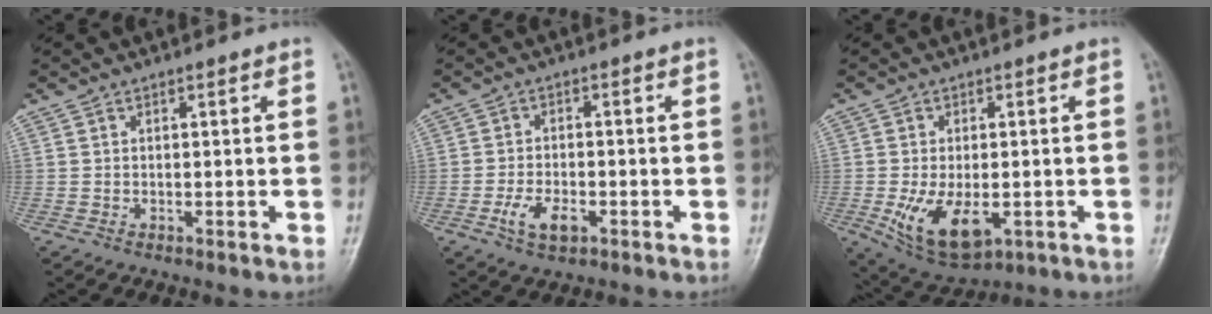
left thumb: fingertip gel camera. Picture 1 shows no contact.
{"total": 5.2, "force": [-2.3, 2.8, 3.7], "torque": [-0.070, 0.008, -0.040]}
{"total": 10.5, "force": [-2.7, 5.7, 8.4], "torque": [-0.141, -0.010, -0.030]}